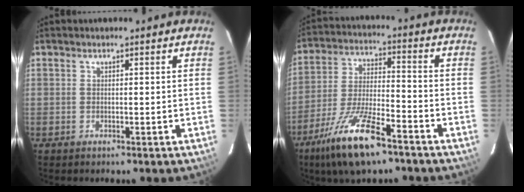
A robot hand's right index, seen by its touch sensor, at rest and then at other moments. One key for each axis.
{"total": 14.0, "fx": -9.2, "fy": 2.7, "fz": 10.2, "tx": -0.206, "ty": -0.023, "tz": -0.167}